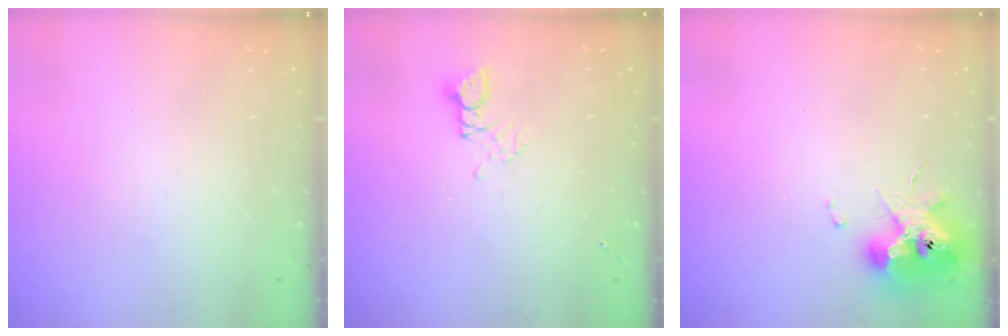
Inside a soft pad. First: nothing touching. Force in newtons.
{"total": 2.9, "press": 2.8, "slide": 0.4}
{"total": 11.6, "press": 11.5, "slide": 1.3}